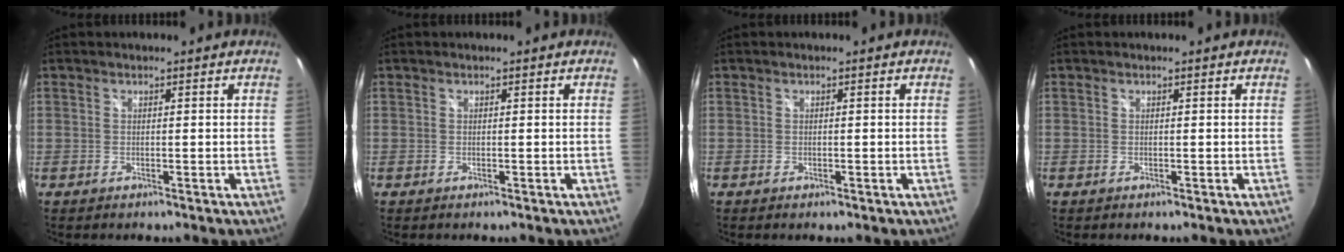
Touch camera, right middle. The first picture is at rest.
{"total": 0.0}
{"total": 0.6, "force": [0.5, -0.1, -0.2], "torque": [0.005, 0.001, 0.006]}
{"total": 0.0}